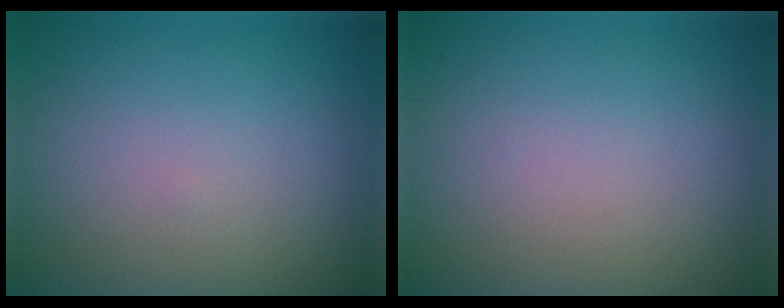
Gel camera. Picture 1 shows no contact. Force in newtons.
{"total": 0.0}